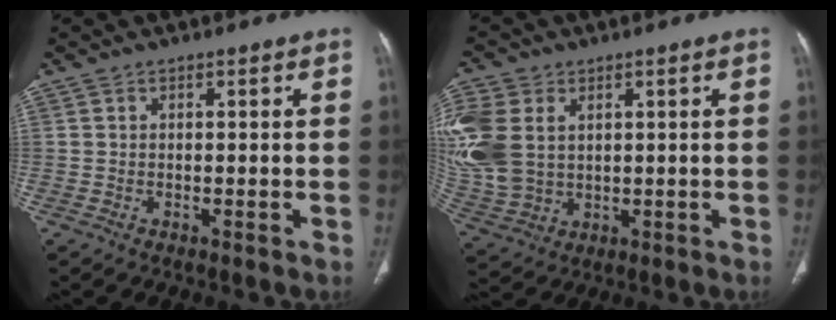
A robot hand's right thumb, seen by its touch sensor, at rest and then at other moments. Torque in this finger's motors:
{"motor_torque": [0.20, 0.26, 0.97, 0.89, 0.16]}